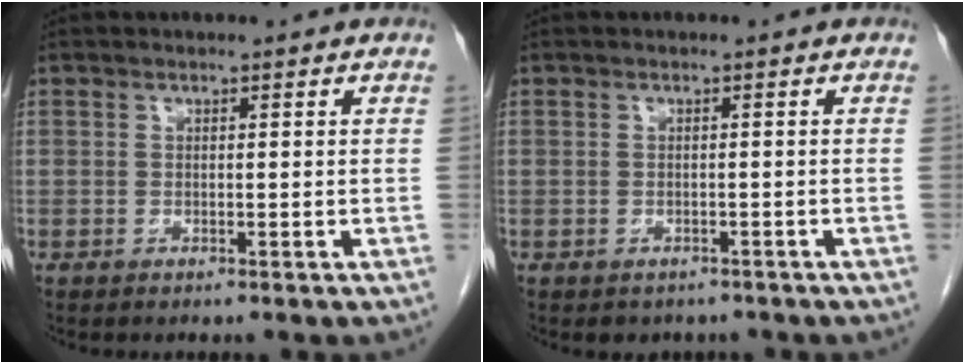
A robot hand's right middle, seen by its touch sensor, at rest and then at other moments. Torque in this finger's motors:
{"motor_torque": [0.02, -0.01, 0.00, 0.00]}